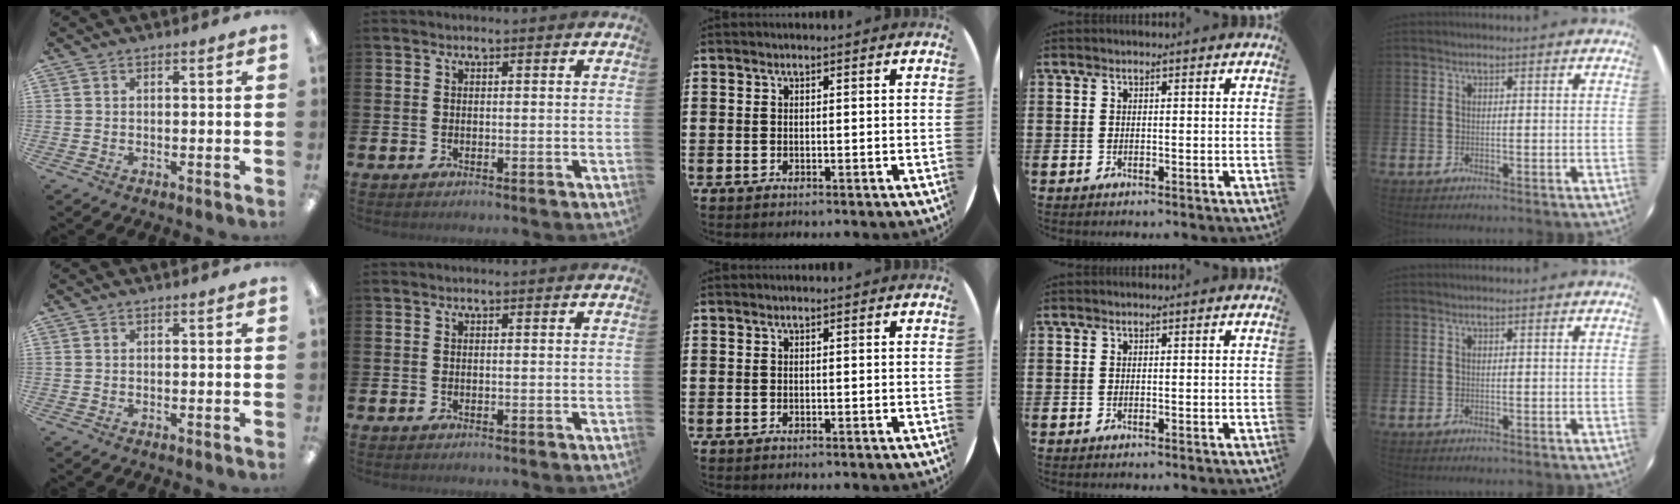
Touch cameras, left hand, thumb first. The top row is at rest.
{}